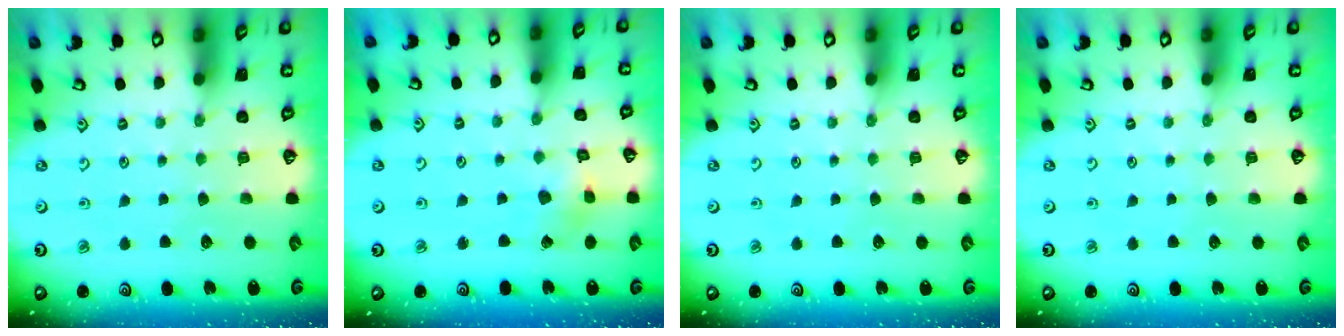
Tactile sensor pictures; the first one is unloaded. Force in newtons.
{"total": 2.8, "press": 2.8, "slide": 0.3}
{"total": 0.0}
{"total": 0.0}